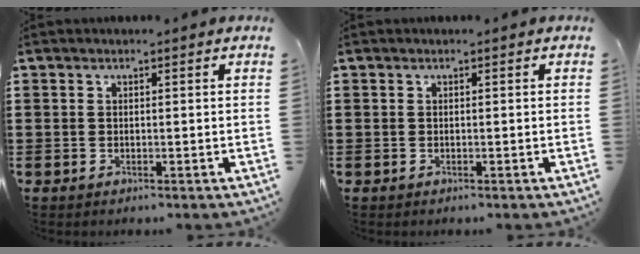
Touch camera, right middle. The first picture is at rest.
{"total": 0.0}